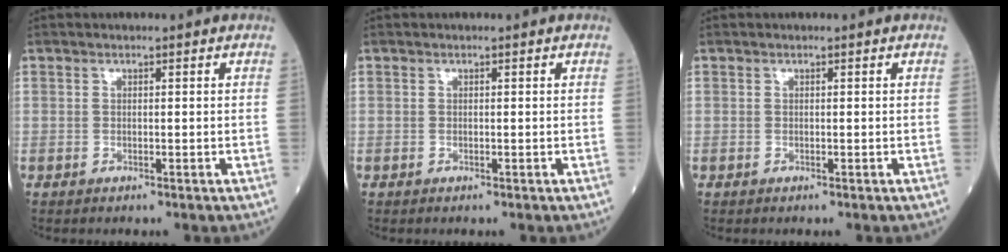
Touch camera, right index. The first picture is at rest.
{"total": 0.0}
{"total": 0.0}